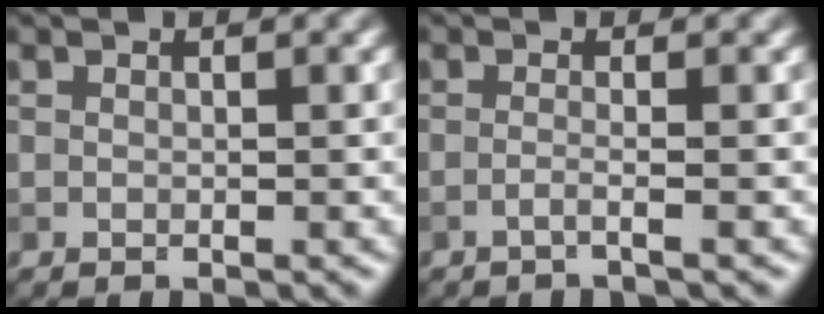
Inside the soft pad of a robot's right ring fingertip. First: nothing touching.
{"total": 1.2, "force": [-0.6, 0.3, 1.0], "torque": [-0.009, -0.003, -0.021]}